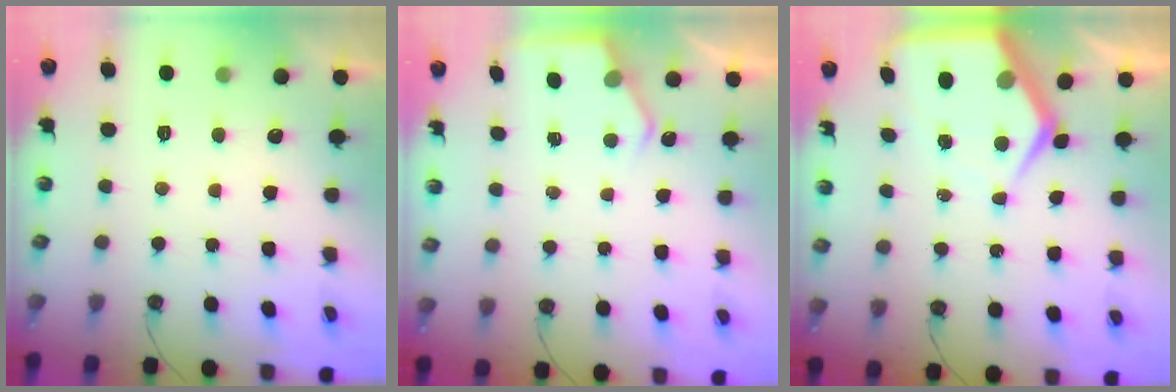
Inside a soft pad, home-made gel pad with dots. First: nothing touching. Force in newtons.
{"total": 2.8, "press": 2.8, "slide": 0.4}
{"total": 10.2, "press": 10.2, "slide": 1.1}